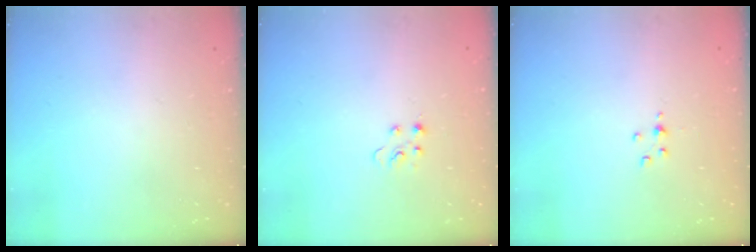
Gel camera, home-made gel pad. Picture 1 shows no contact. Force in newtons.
{"total": 2.7, "press": 2.7, "slide": 0.4}
{"total": 3.0, "press": 3.0, "slide": 0.5}